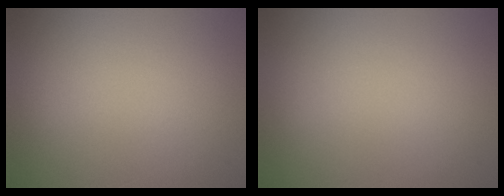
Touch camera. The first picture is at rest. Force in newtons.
{"total": 0.0}